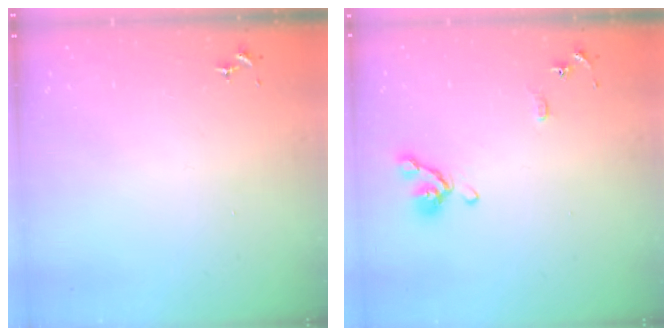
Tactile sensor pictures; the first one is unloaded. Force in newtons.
{"total": 9.9, "press": 9.8, "slide": 1.3}